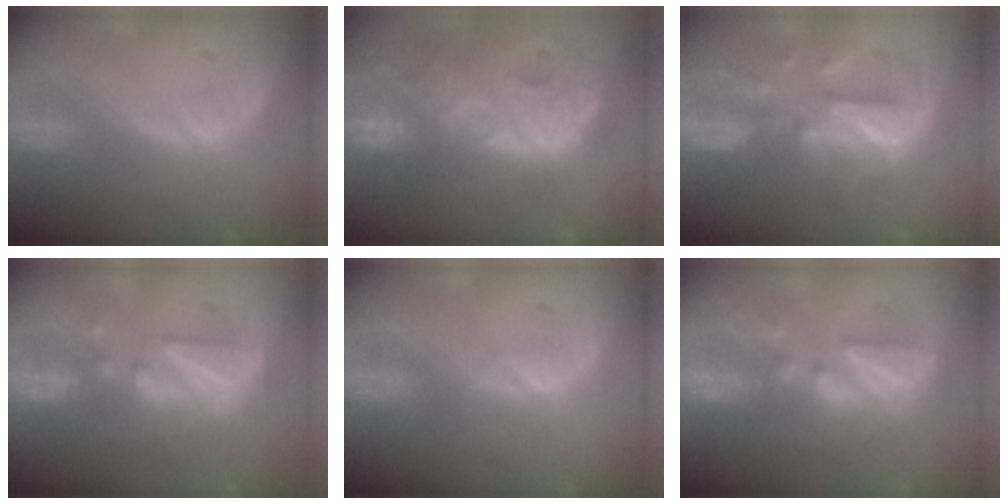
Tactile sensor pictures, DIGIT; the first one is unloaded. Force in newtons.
{"total": 14.8, "press": 12.7, "slide": 7.6}
{"total": 9.6, "press": 9.6, "slide": 0.6}
{"total": 8.4, "press": 7.7, "slide": 3.5}
{"total": 0.8, "press": 0.8, "slide": 0.3}
{"total": 8.8, "press": 7.8, "slide": 4.1}